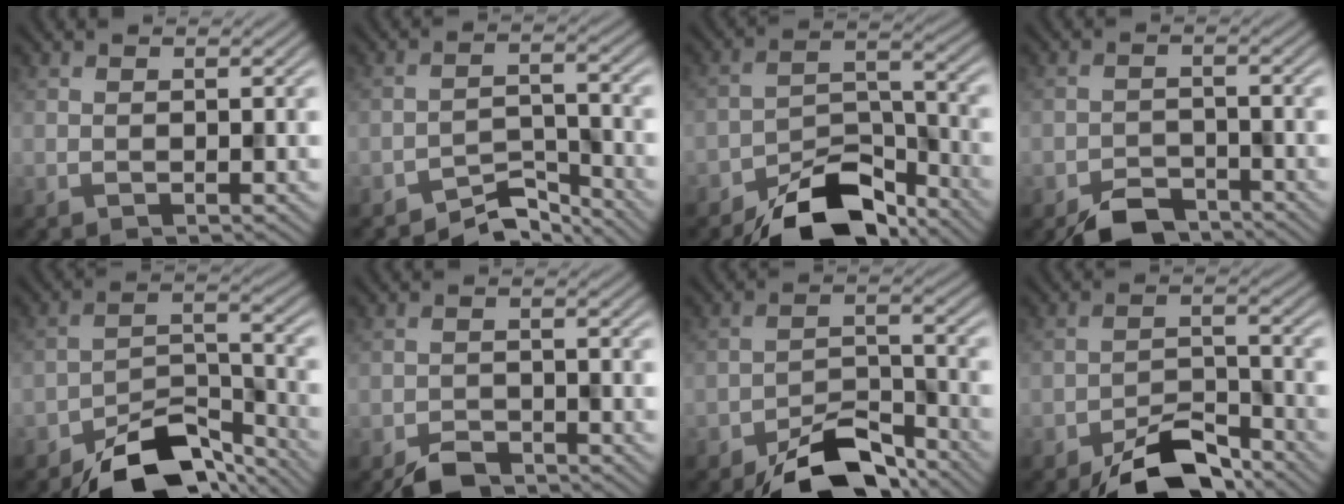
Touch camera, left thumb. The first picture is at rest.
{"total": 4.7, "force": [-4.4, 1.1, 1.3], "torque": [-0.017, 0.007, -0.081]}
{"total": 10.3, "force": [-8.3, 4.0, 4.7], "torque": [-0.064, 0.001, -0.157]}
{"total": 4.7, "force": [-4.1, 1.8, 1.4], "torque": [-0.019, -0.003, -0.075]}
{"total": 10.6, "force": [-8.3, 4.1, 5.1], "torque": [-0.072, 0.000, -0.152]}
{"total": 3.2, "force": [-2.8, 1.1, 0.9], "torque": [-0.012, 0.000, -0.055]}
{"total": 8.3, "force": [-6.5, 3.1, 4.2], "torque": [-0.061, 0.002, -0.121]}
{"total": 7.3, "force": [-5.7, 2.6, 3.6], "torque": [-0.056, 0.002, -0.107]}